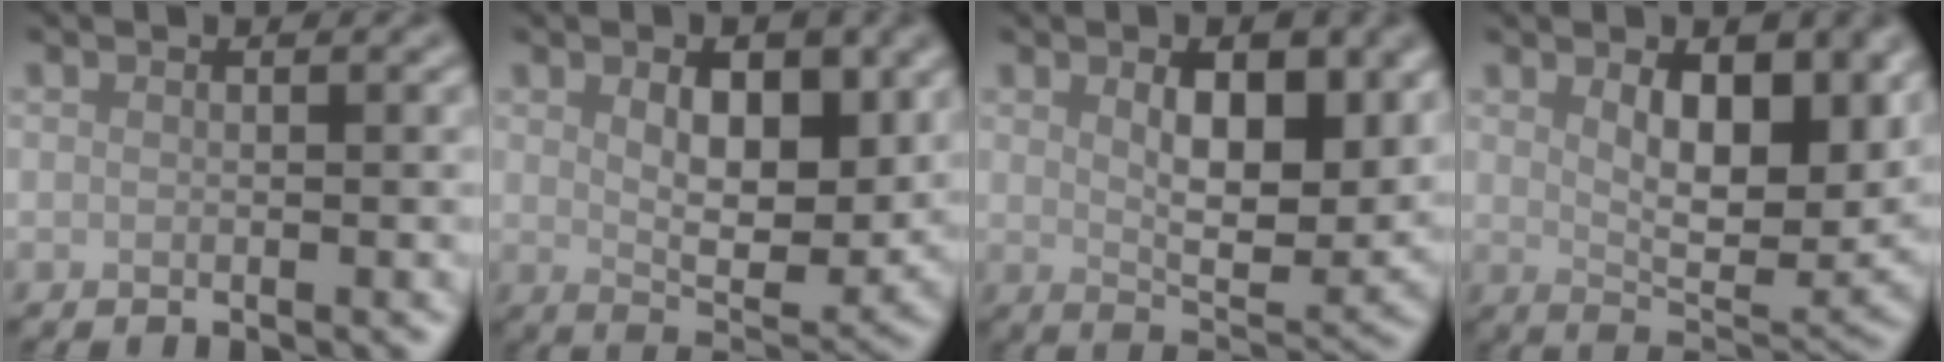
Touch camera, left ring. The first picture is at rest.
{"total": 6.6, "force": [1.6, 3.6, 5.4], "torque": [-0.080, -0.012, 0.032]}
{"total": 6.8, "force": [1.8, 3.2, 5.7], "torque": [-0.087, -0.010, 0.035]}
{"total": 7.4, "force": [2.3, 3.6, 6.1], "torque": [-0.098, -0.013, 0.042]}